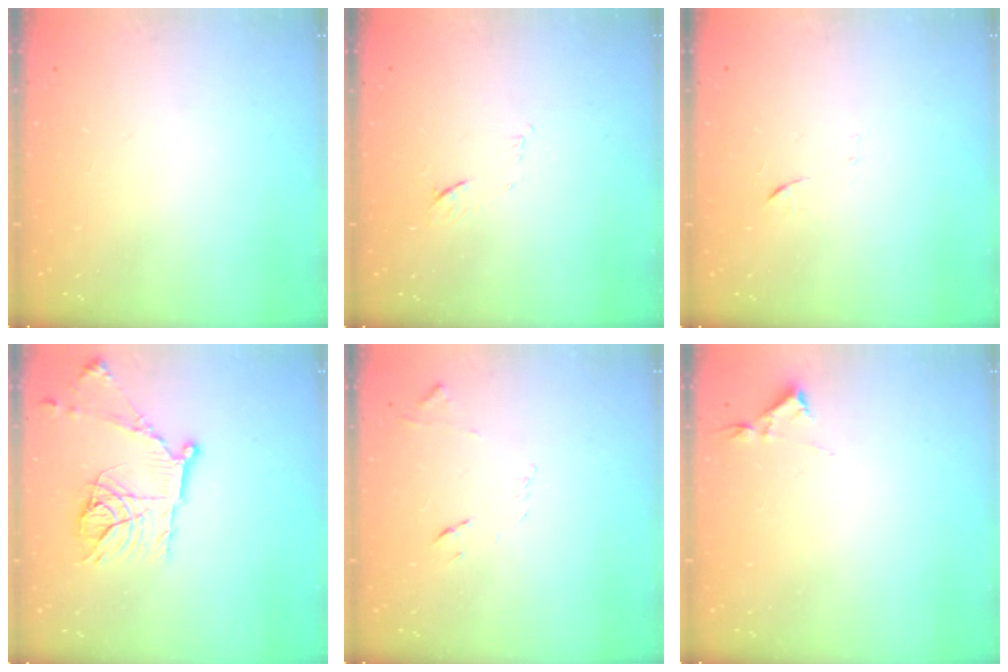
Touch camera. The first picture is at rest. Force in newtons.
{"total": 6.2, "press": 6.2, "slide": 0.9}
{"total": 5.8, "press": 5.7, "slide": 0.4}
{"total": 16.6, "press": 16.6, "slide": 1.3}
{"total": 7.8, "press": 7.8, "slide": 0.6}
{"total": 2.9, "press": 2.9, "slide": 0.5}